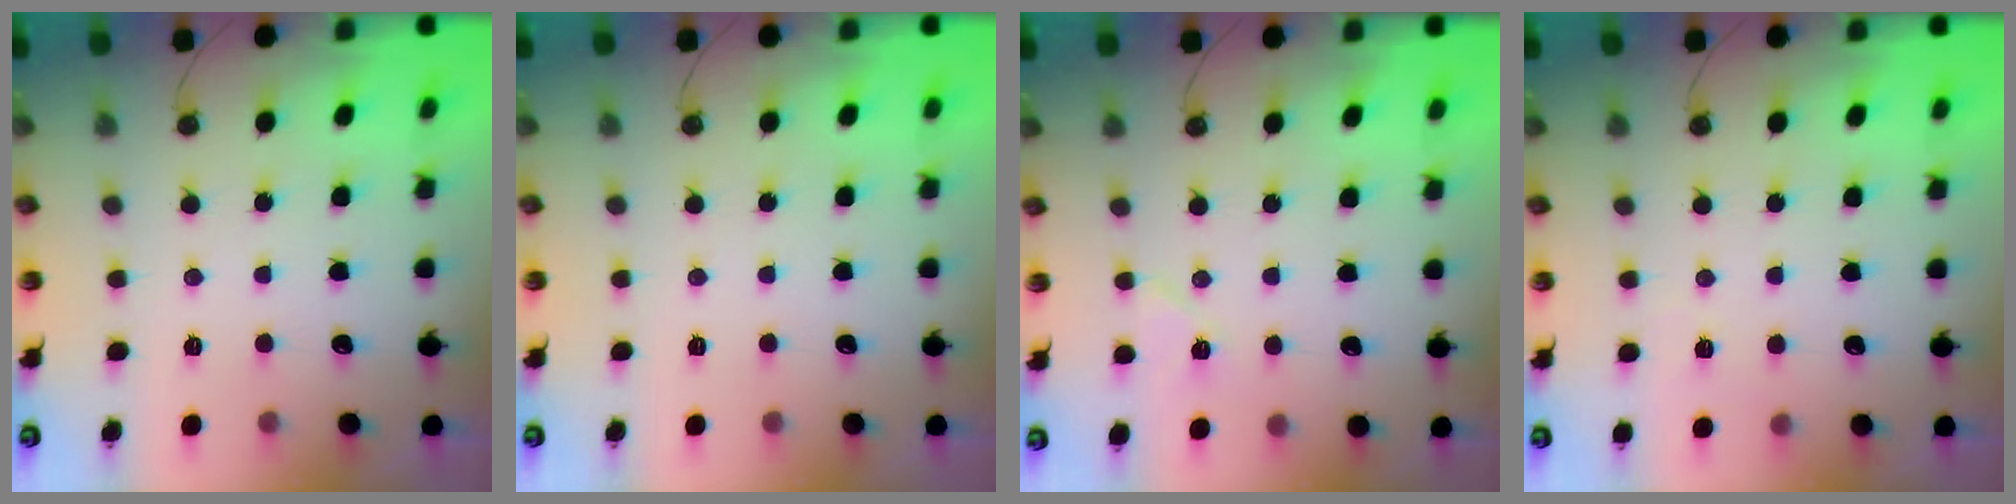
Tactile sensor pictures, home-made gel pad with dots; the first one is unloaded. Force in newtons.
{"total": 0.0}
{"total": 5.7, "press": 5.5, "slide": 1.3}
{"total": 3.1, "press": 2.1, "slide": 2.2}